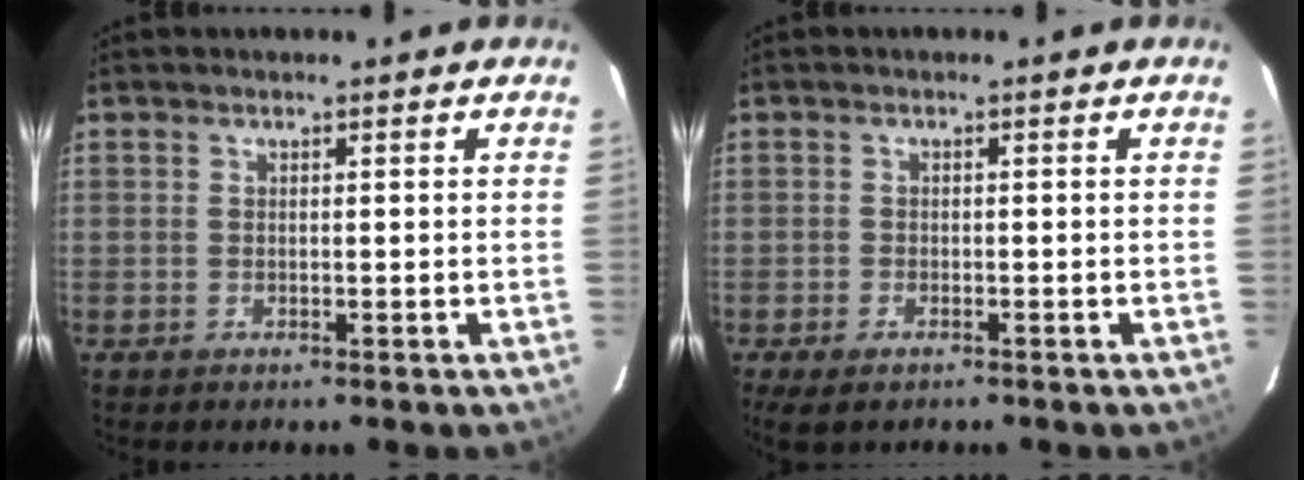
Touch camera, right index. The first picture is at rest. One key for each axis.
{"total": 4.0, "fx": -2.8, "fy": 1.7, "fz": 2.2, "tx": -0.056, "ty": -0.015, "tz": -0.050}